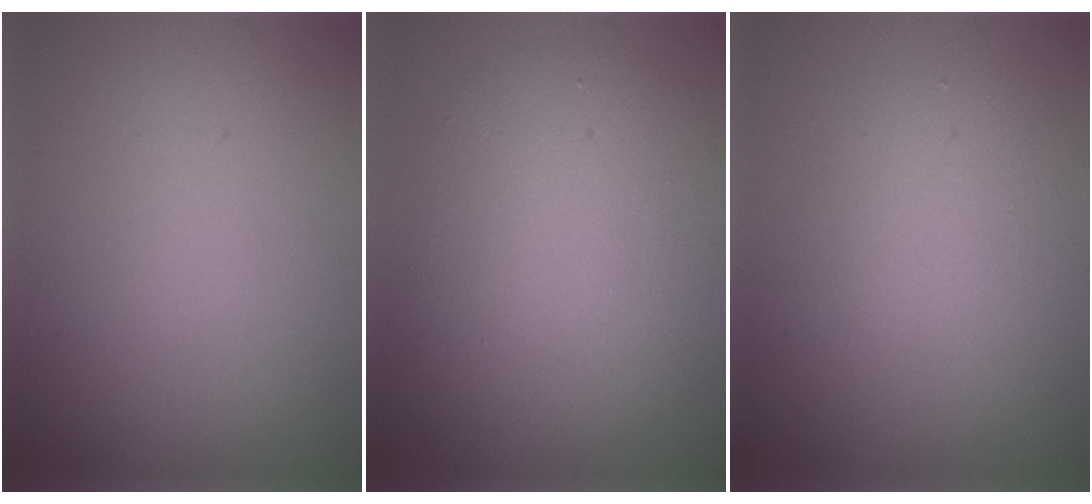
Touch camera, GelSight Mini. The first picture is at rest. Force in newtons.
{"total": 7.0, "press": 7.0, "slide": 0.3}
{"total": 4.1, "press": 4.1, "slide": 0.1}